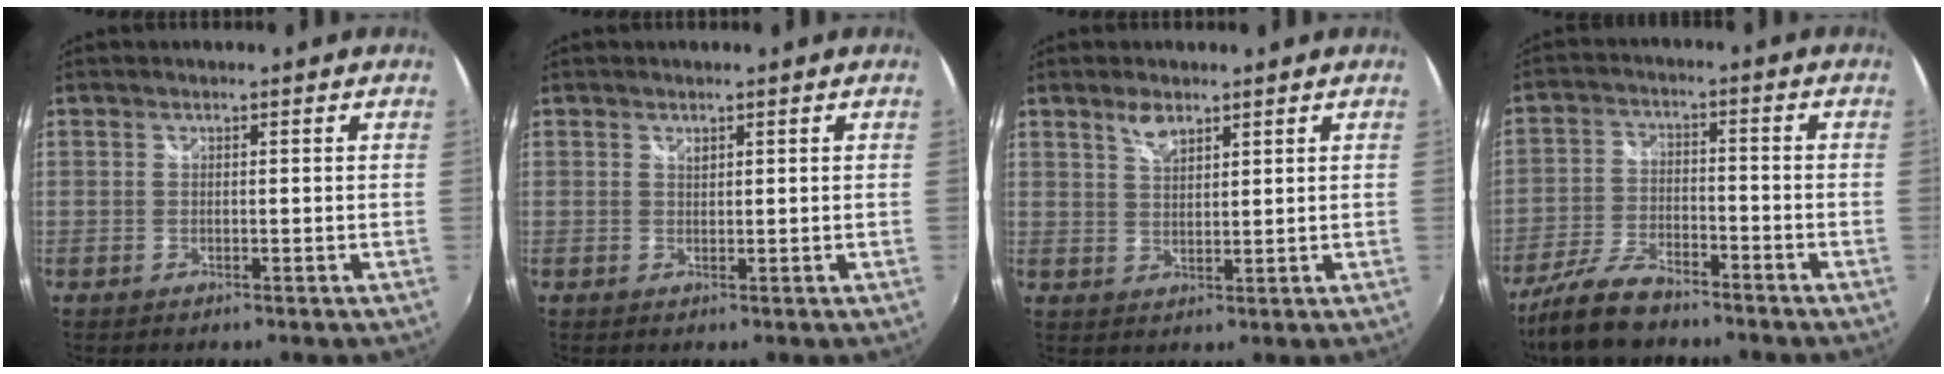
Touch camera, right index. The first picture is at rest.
{"total": 0.7, "force": [0.6, 0.3, 0.3], "torque": [-0.004, 0.001, 0.010]}
{"total": 3.6, "force": [2.6, 1.5, 2.1], "torque": [-0.036, 0.003, 0.047]}
{"total": 10.5, "force": [-8.4, 3.7, 5.1], "torque": [-0.126, -0.011, -0.163]}